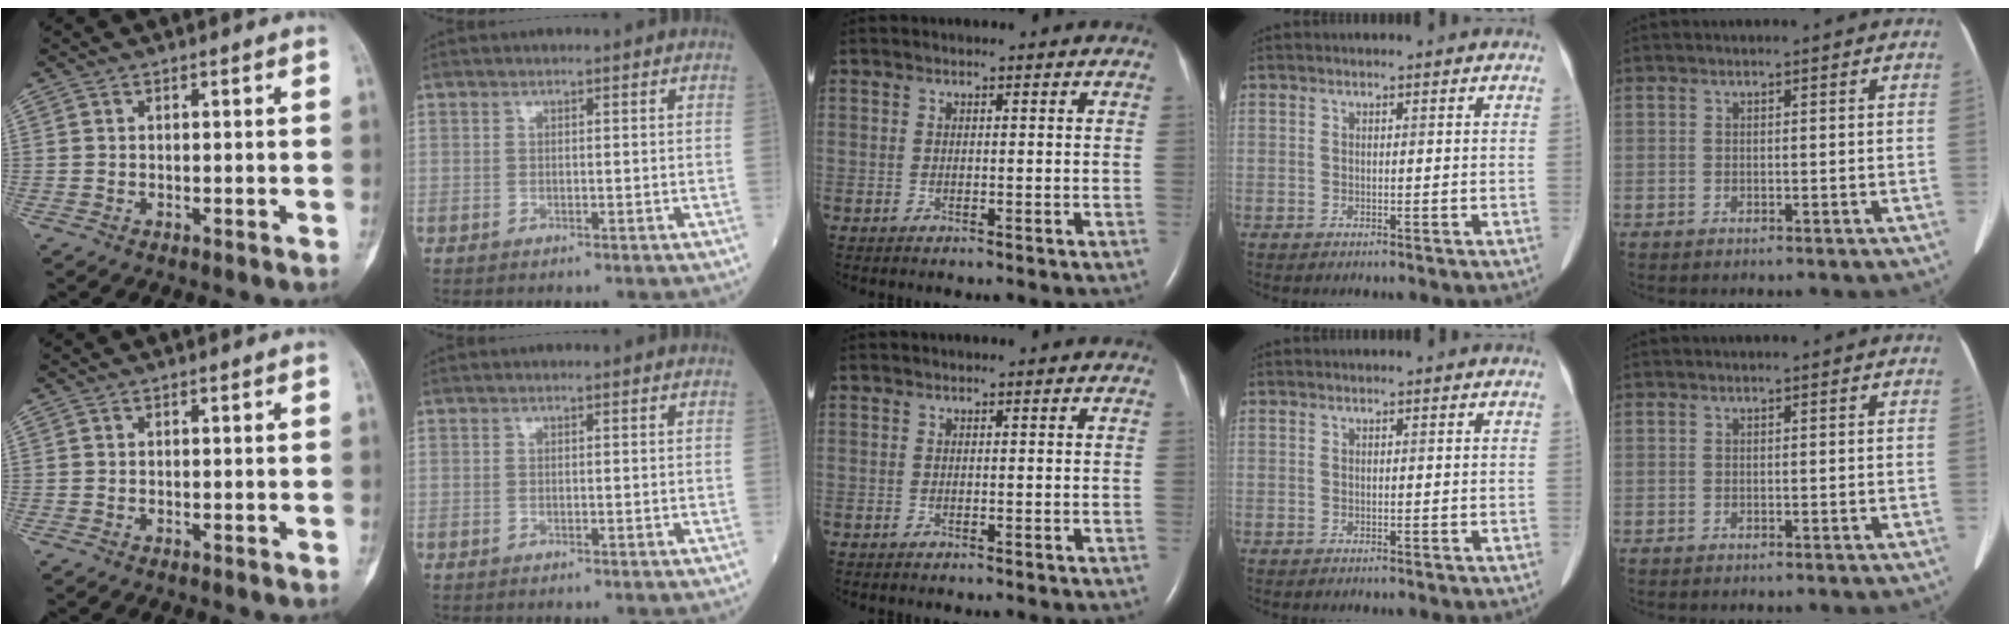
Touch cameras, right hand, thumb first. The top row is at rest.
{}